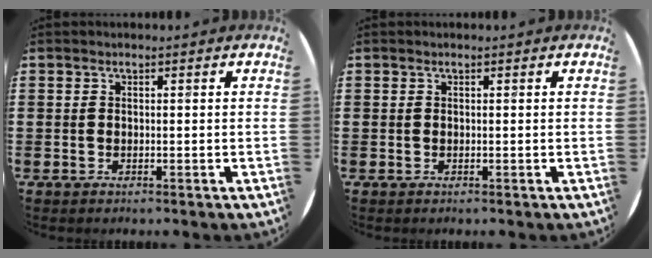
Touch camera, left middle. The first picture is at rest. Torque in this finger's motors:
{"motor_torque": [-0.21, -0.06, 0.03, 0.01]}